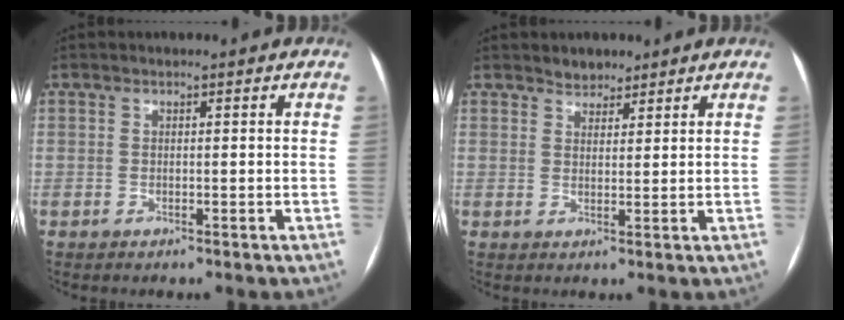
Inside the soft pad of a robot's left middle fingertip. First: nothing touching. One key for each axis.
{"total": 2.5, "fx": 2.2, "fy": 1.2, "fz": 0.4, "tx": -0.009, "ty": 0.000, "tz": 0.035}